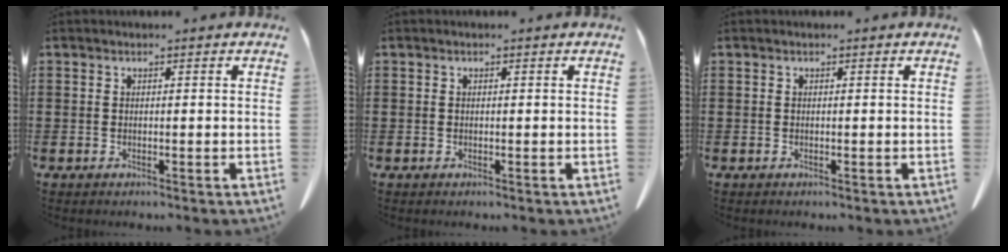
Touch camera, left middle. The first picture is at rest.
{"total": 0.0}
{"total": 0.0}